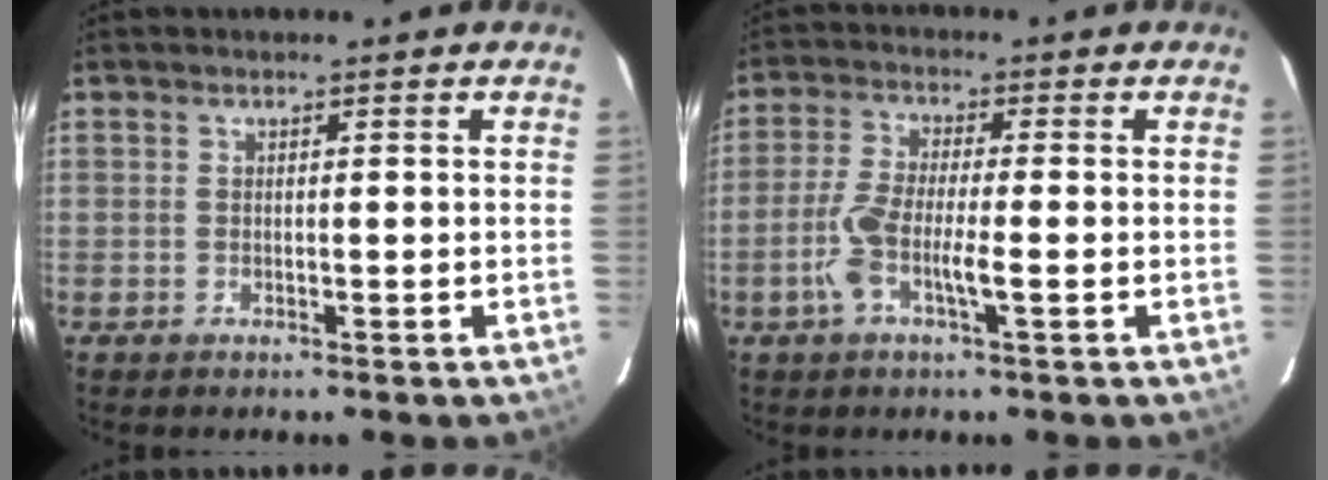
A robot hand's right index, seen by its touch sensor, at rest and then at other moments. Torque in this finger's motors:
{"motor_torque": [0.34, -0.13, 0.22, 0.07]}